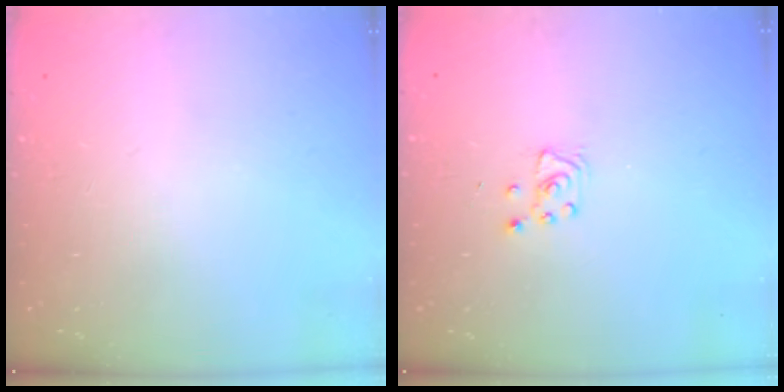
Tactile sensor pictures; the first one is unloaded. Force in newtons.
{"total": 4.1, "press": 4.1, "slide": 0.4}